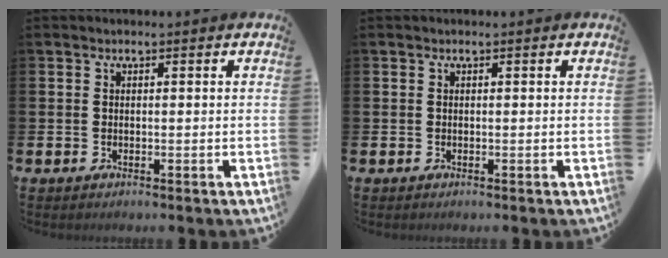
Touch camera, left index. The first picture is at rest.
{"total": 0.0}